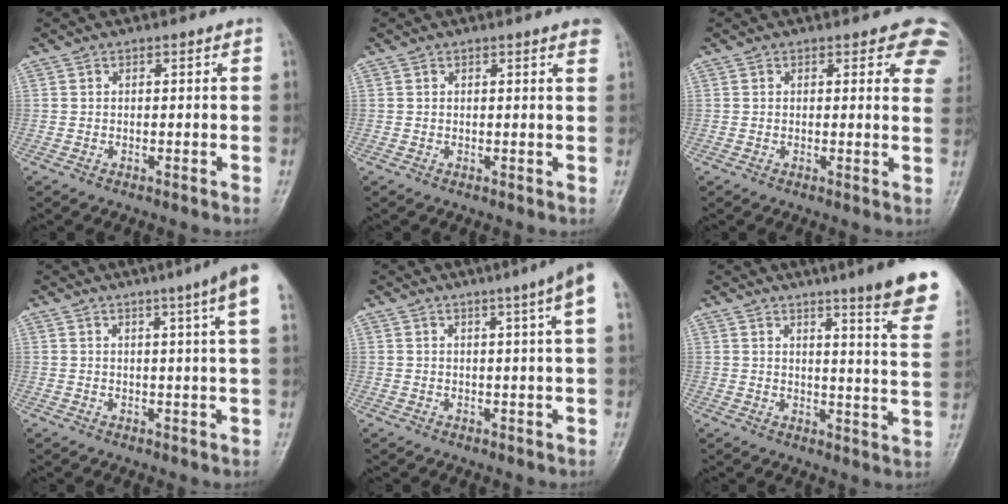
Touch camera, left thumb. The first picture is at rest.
{"total": 2.2, "force": [1.6, 0.0, 1.6], "torque": [-0.018, -0.002, 0.014]}
{"total": 6.9, "force": [4.6, 3.1, 4.0], "torque": [-0.008, -0.019, 0.033]}
{"total": 8.3, "force": [4.7, -0.9, 6.9], "torque": [-0.091, -0.006, 0.051]}
{"total": 7.3, "force": [3.8, -0.8, 6.2], "torque": [-0.083, -0.001, 0.044]}
{"total": 16.9, "force": [11.9, 1.0, 11.9], "torque": [-0.127, -0.071, 0.139]}